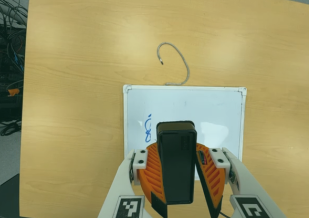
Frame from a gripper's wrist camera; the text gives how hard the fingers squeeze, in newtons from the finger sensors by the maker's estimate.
{"total": 11.2, "left": 11.2, "right": 11.2}